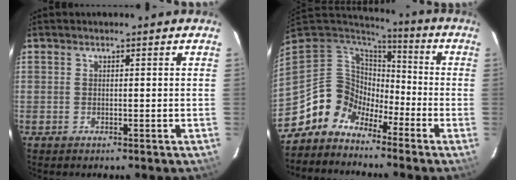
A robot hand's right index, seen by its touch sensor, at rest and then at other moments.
{"total": 9.4, "force": [-6.6, 6.7, 0.3], "torque": [-0.020, 0.043, -0.137]}